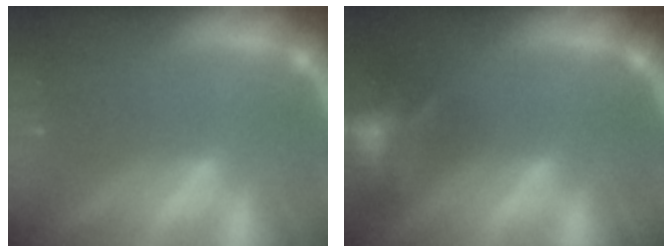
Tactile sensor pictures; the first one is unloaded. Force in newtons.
{"total": 9.5}